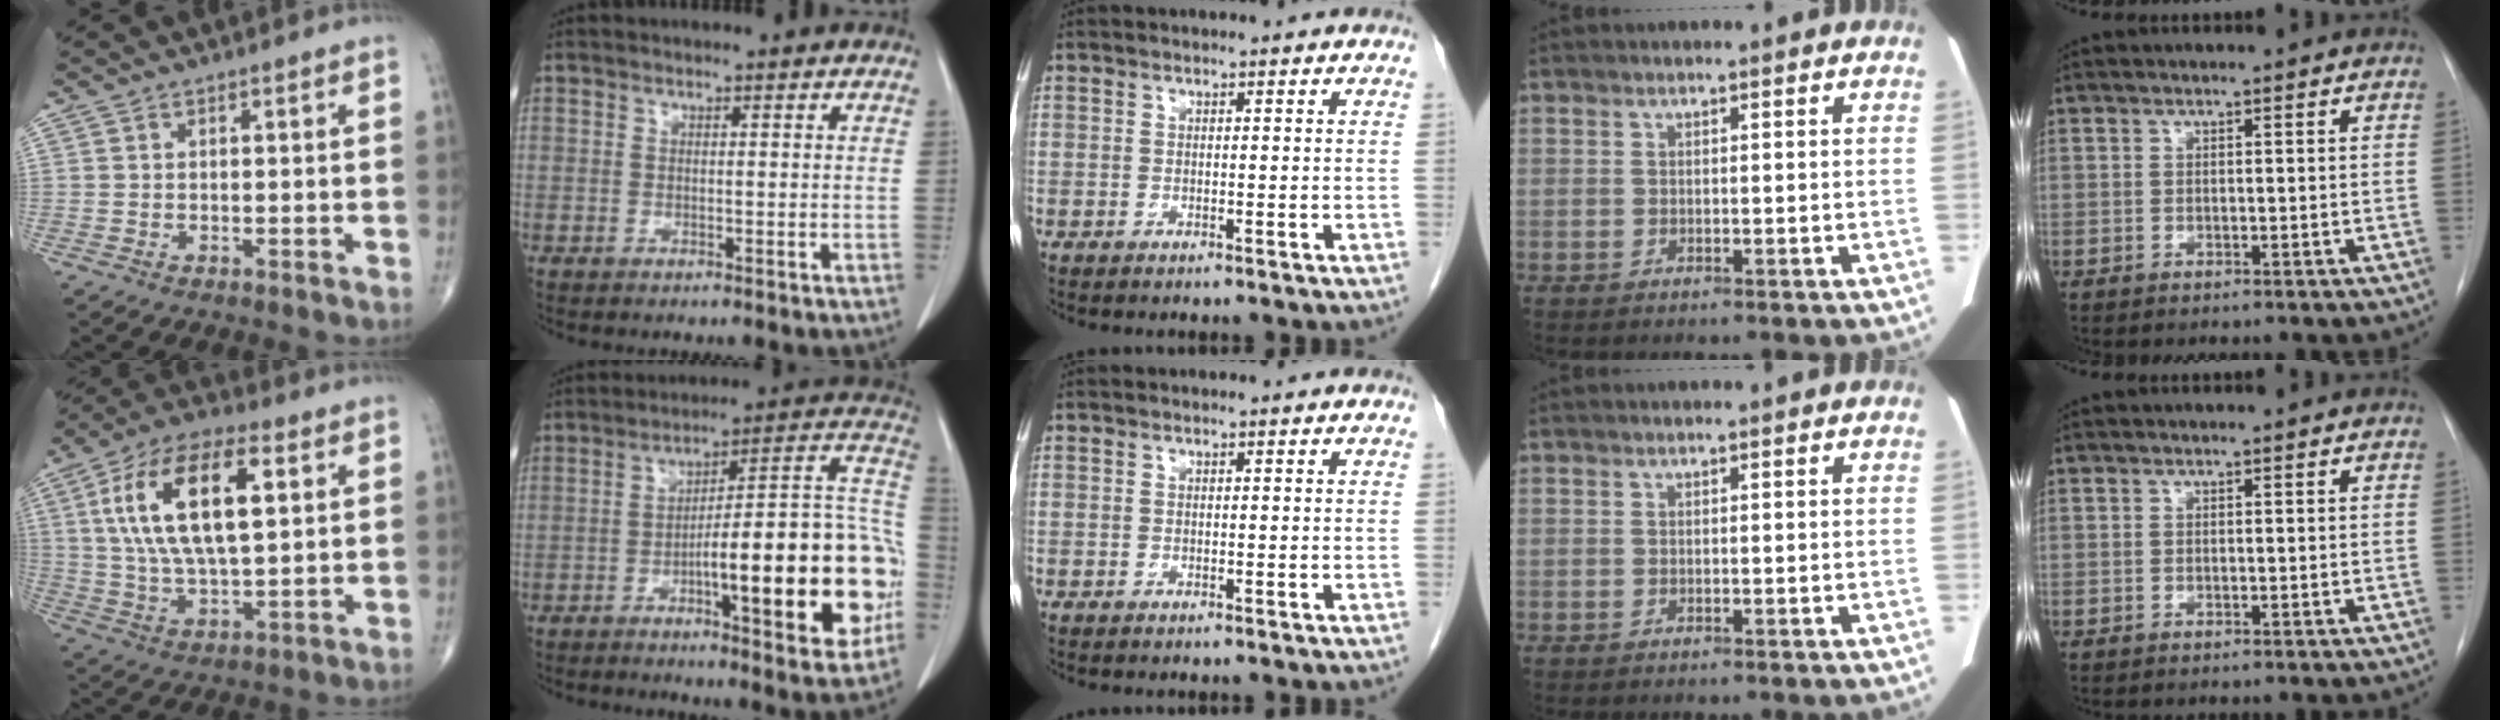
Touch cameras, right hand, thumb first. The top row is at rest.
{"thumb": {"total": 19.6, "force": [5.1, 8.6, 16.8], "torque": [-0.308, 0.003, 0.087]}, "index": {"total": 22.8, "force": [-5.8, 3.9, 21.8], "torque": [-0.246, 0.026, -0.074]}}